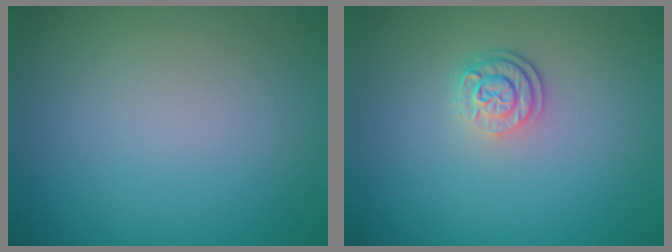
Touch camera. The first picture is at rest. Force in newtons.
{"total": 2.6, "press": 1.9, "slide": 1.7}